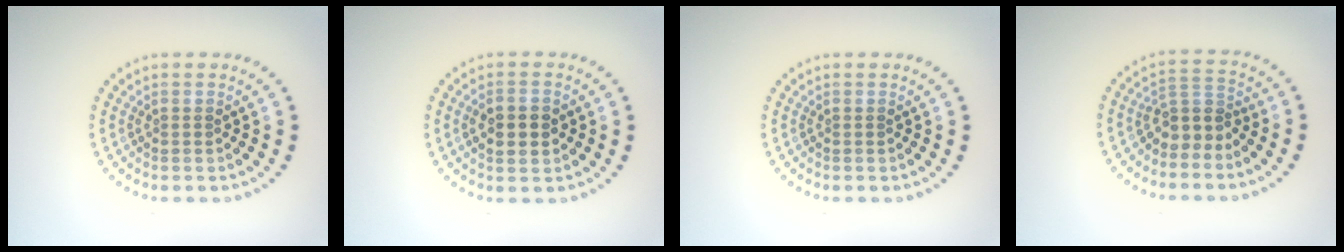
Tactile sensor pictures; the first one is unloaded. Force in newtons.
{"total": 3.5, "press": 3.5, "slide": 0.2}
{"total": 0.0}
{"total": 2.9, "press": 2.1, "slide": 1.9}